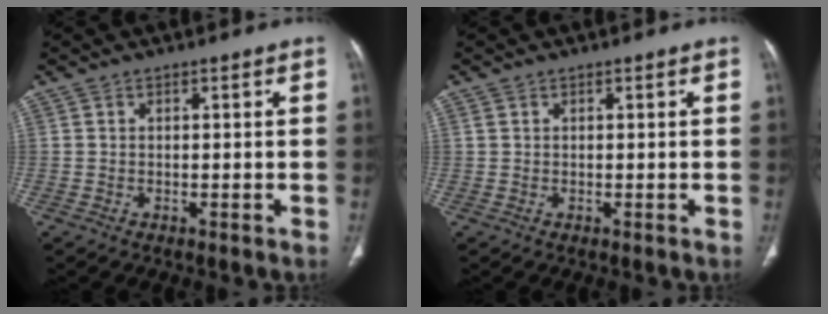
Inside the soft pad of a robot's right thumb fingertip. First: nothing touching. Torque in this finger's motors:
{"motor_torque": [0.04, 0.30, -0.01, 0.04, -0.04]}